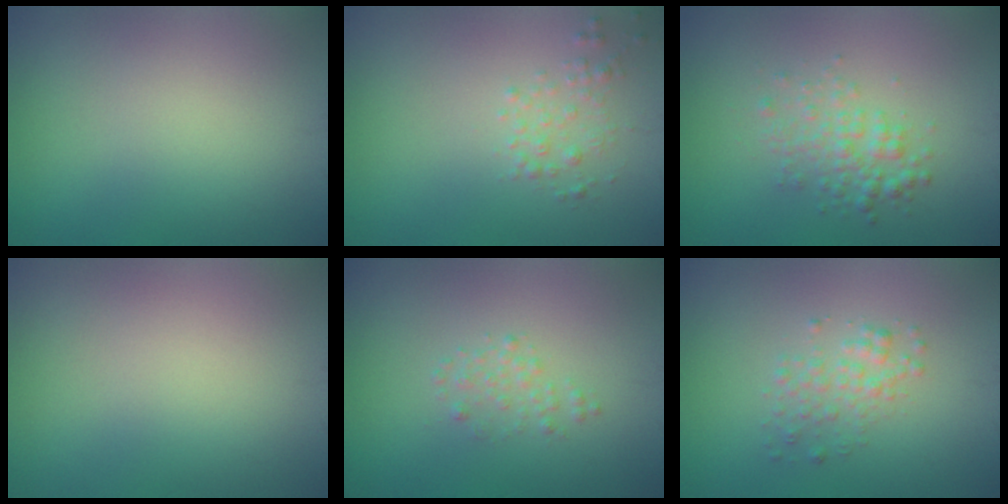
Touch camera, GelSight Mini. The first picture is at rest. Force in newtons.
{"total": 1.4, "press": 1.4, "slide": 0.0}
{"total": 2.5, "press": 2.5, "slide": 0.0}
{"total": 0.0}
{"total": 1.1, "press": 1.1, "slide": 0.1}
{"total": 1.8, "press": 1.8, "slide": 0.1}